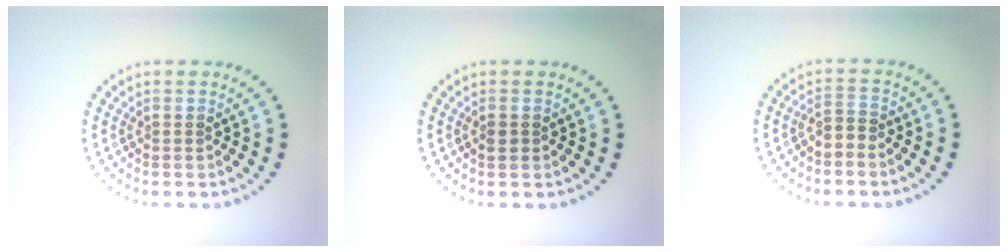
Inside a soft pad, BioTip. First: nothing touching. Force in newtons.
{"total": 1.0, "press": 0.9, "slide": 0.3}
{"total": 1.7, "press": 1.4, "slide": 1.0}